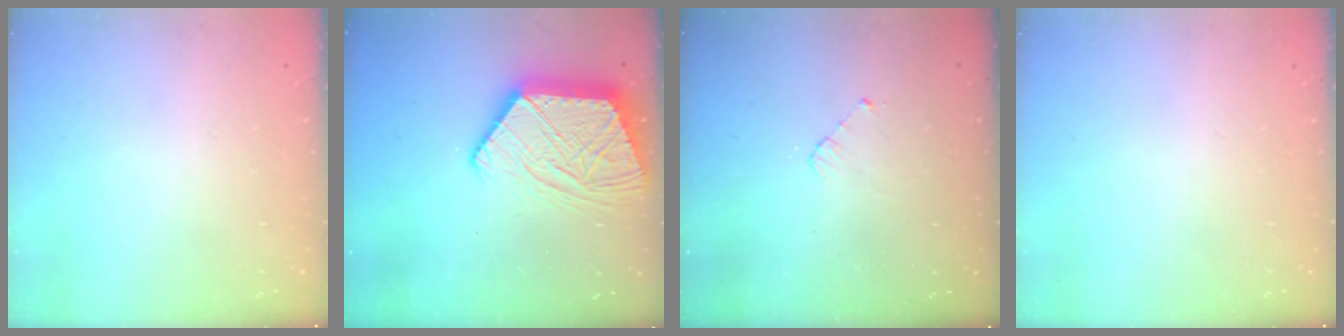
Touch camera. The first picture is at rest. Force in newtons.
{"total": 18.2, "press": 18.1, "slide": 1.6}
{"total": 3.0, "press": 3.0, "slide": 0.2}
{"total": 0.0}